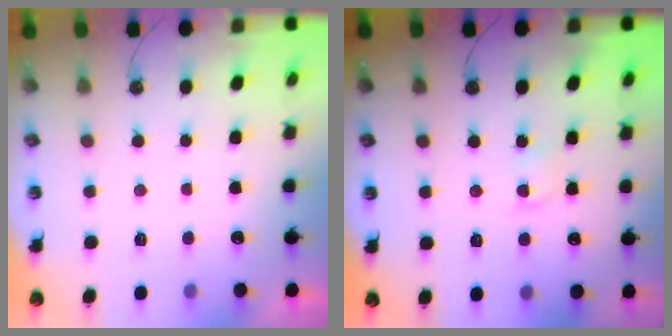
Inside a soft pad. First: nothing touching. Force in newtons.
{"total": 3.9, "press": 3.8, "slide": 0.5}